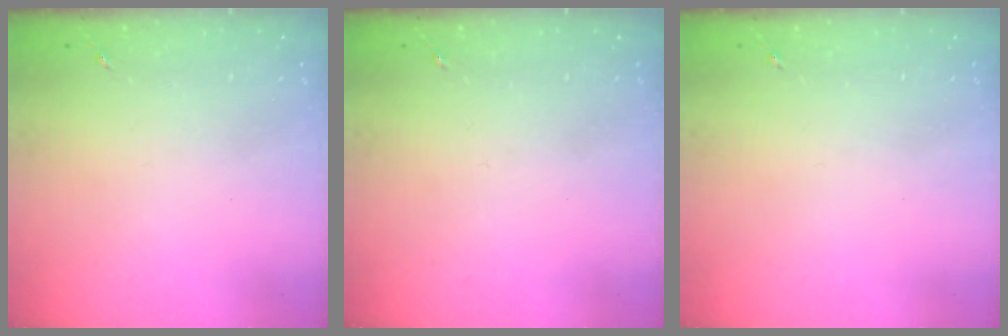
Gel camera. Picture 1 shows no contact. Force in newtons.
{"total": 0.0}
{"total": 0.0}